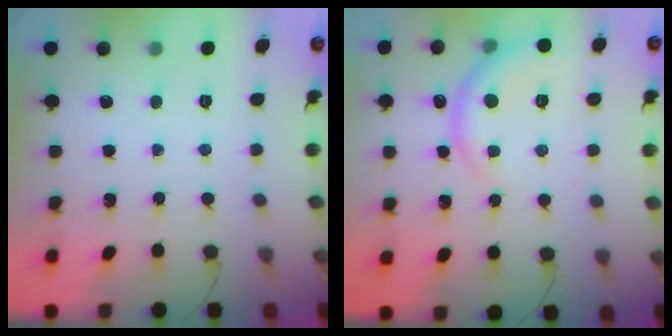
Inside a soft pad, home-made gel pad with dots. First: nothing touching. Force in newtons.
{"total": 6.7, "press": 6.6, "slide": 1.0}